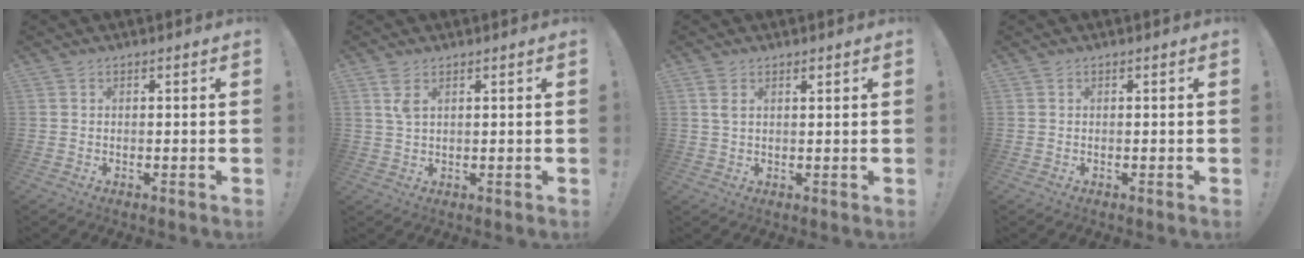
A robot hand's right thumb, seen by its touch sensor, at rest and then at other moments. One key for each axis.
{"total": 3.4, "fx": 1.7, "fy": 1.4, "fz": 2.6, "tx": -0.053, "ty": -0.001, "tz": 0.030}
{"total": 2.3, "fx": 1.3, "fy": 1.1, "fz": 1.5, "tx": -0.030, "ty": 0.000, "tz": 0.022}
{"total": 0.0}